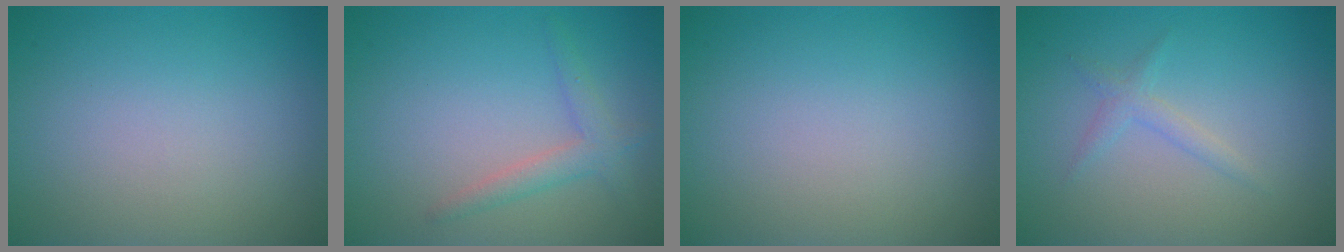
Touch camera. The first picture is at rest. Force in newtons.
{"total": 2.1, "press": 2.1, "slide": 0.1}
{"total": 0.0}
{"total": 1.3, "press": 1.3, "slide": 0.1}